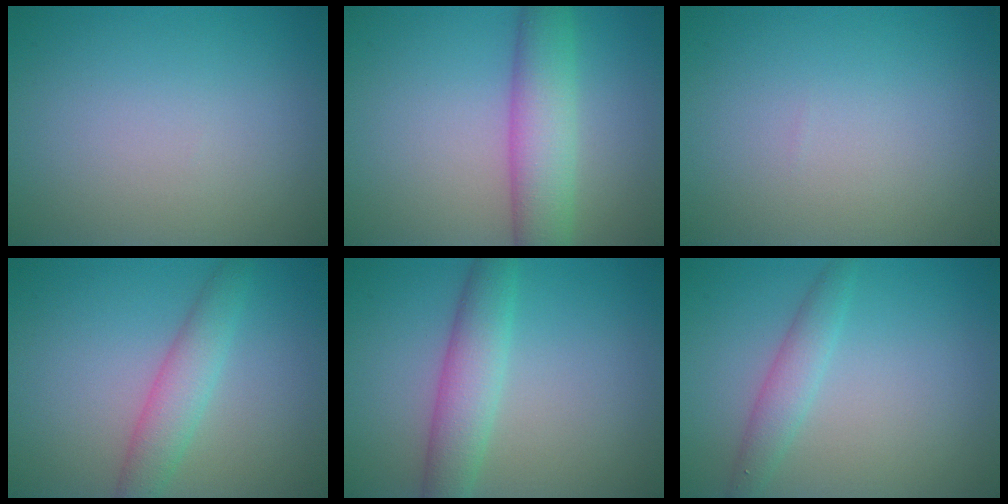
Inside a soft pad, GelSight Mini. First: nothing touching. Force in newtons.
{"total": 5.5, "press": 5.5, "slide": 0.2}
{"total": 0.0}
{"total": 3.3, "press": 3.3, "slide": 0.2}
{"total": 4.2, "press": 4.2, "slide": 0.4}
{"total": 2.3, "press": 2.3, "slide": 0.0}